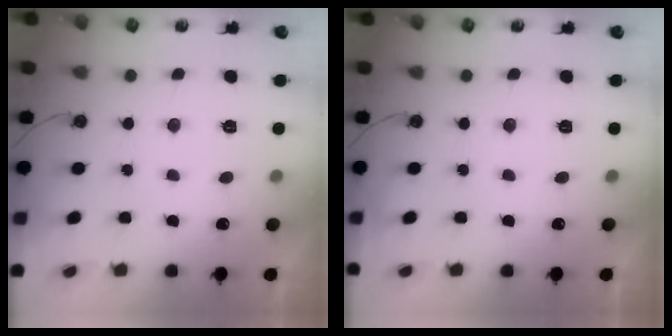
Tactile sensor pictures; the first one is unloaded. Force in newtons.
{"total": 0.0}